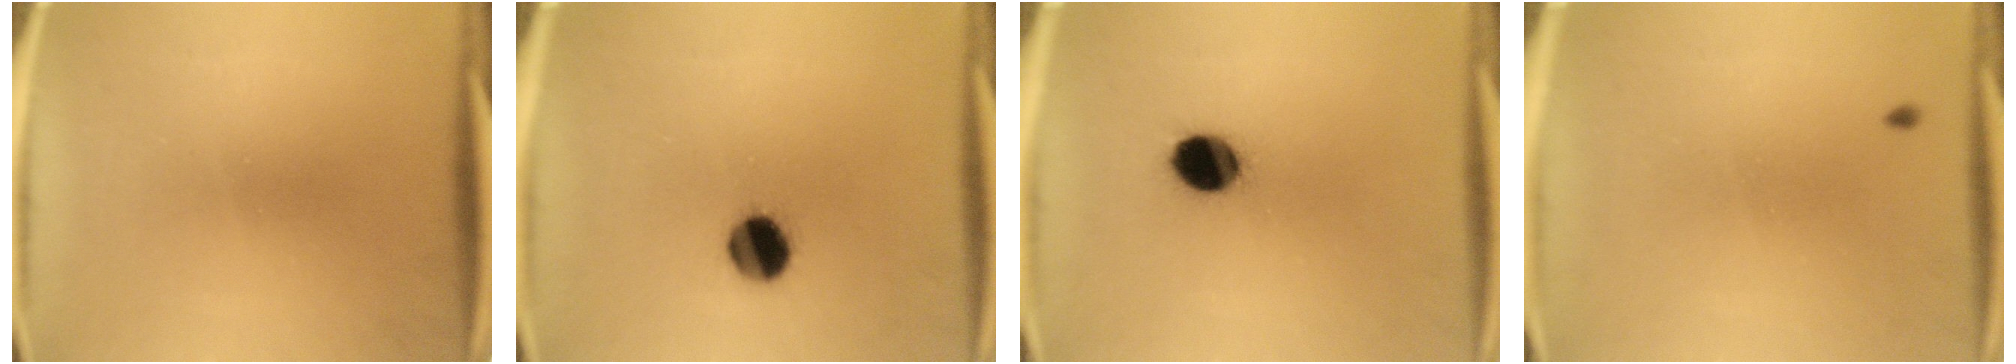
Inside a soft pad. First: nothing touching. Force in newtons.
{"total": 8.3}
{"total": 9.3}
{"total": 0.9}